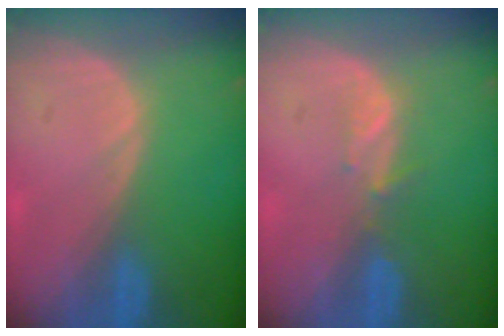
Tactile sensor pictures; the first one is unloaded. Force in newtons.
{"total": 1.9, "press": 1.8, "slide": 0.7}